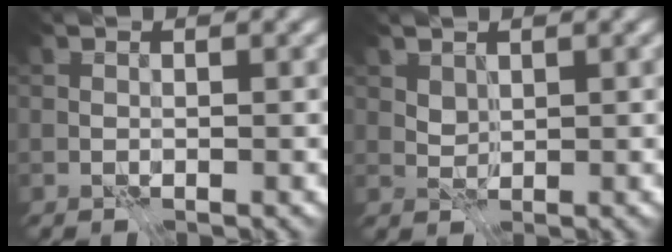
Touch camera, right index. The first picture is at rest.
{"total": 1.0, "force": [0.6, 0.6, 0.5], "torque": [-0.011, -0.005, 0.015]}